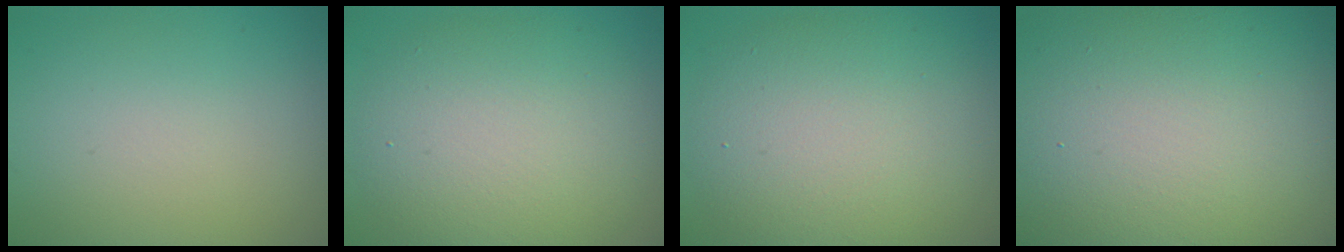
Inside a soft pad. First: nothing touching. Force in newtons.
{"total": 8.1, "press": 8.0, "slide": 1.0}
{"total": 9.5, "press": 9.5, "slide": 0.4}
{"total": 23.2, "press": 23.2, "slide": 1.1}